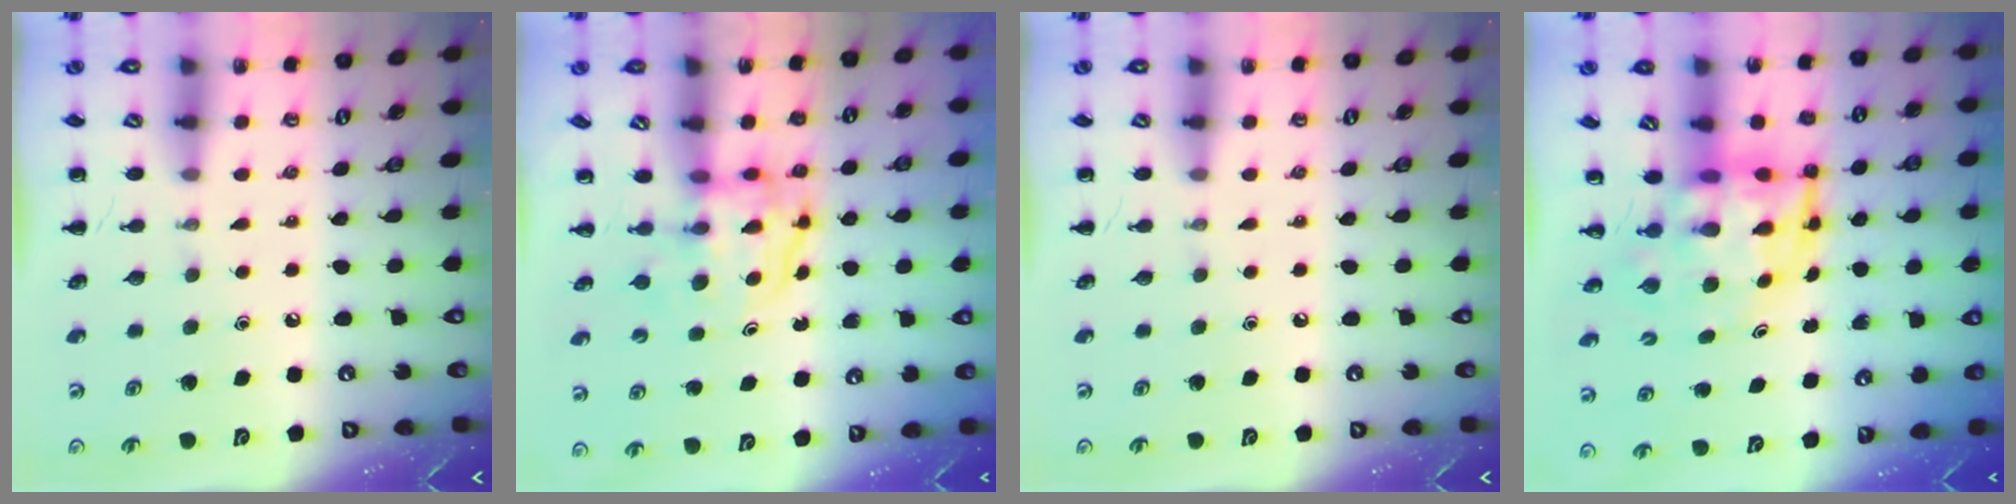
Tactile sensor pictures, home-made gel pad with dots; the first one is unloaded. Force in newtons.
{"total": 3.8, "press": 3.7, "slide": 0.6}
{"total": 0.0}
{"total": 6.9, "press": 6.7, "slide": 1.9}